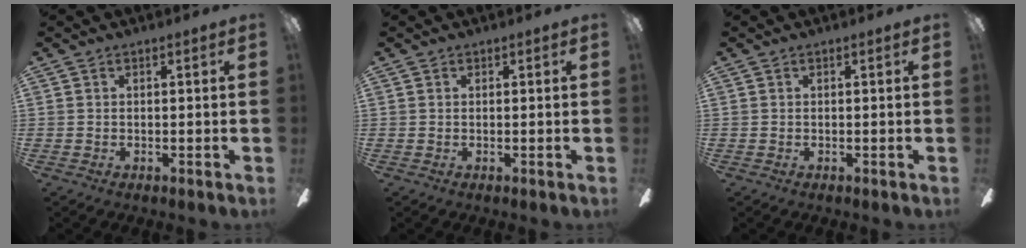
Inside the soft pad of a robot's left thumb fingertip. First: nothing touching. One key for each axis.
{"total": 0.0}
{"total": 0.0}